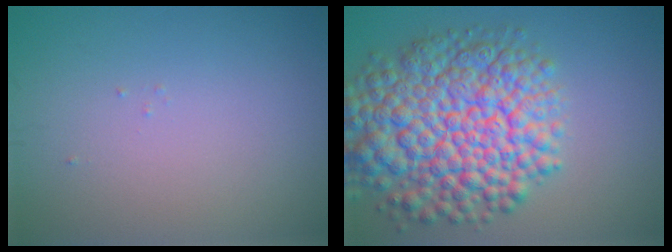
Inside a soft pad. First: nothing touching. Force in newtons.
{"total": 11.7, "press": 11.7, "slide": 0.4}